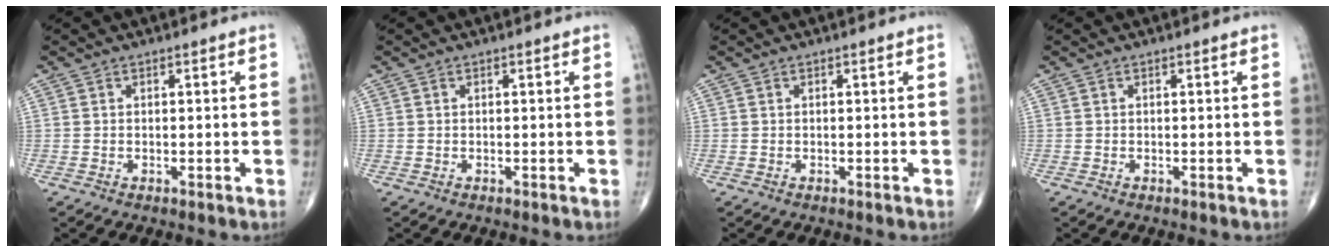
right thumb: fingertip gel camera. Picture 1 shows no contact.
{"total": 0.0}
{"total": 0.0}
{"total": 0.0}